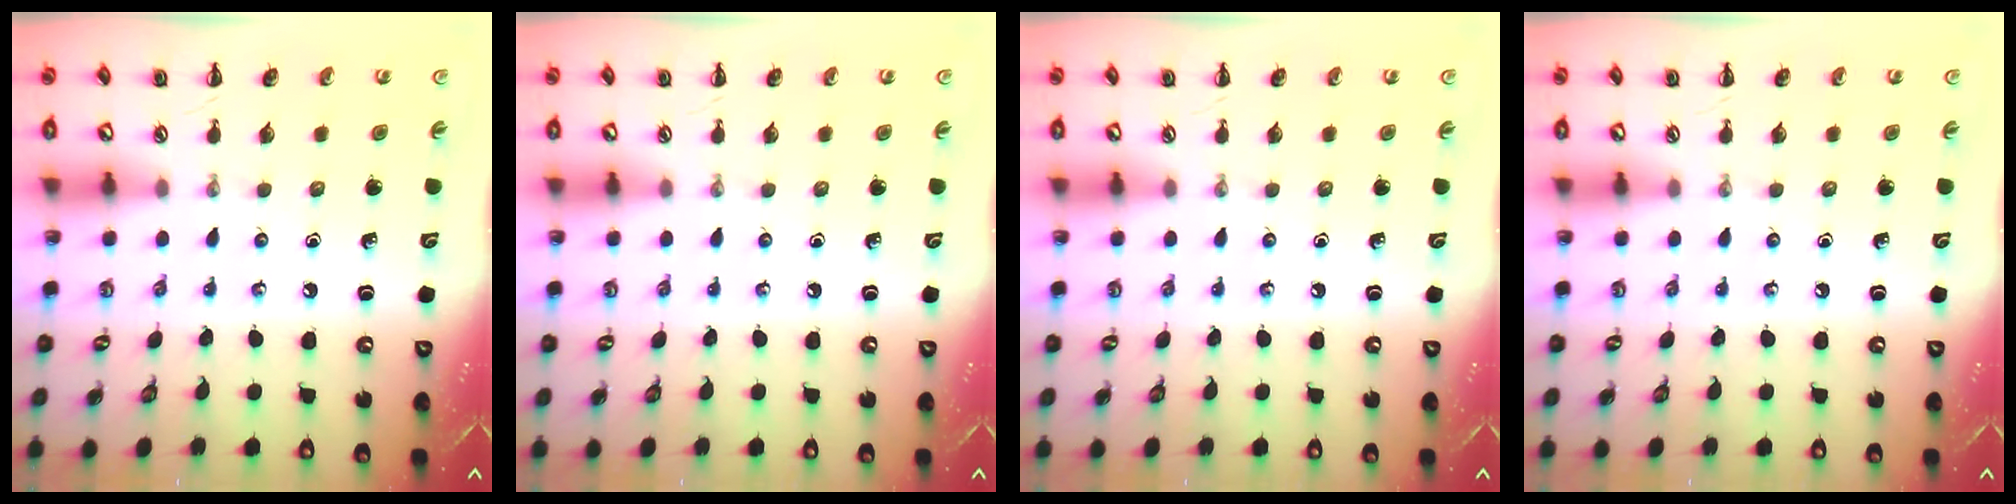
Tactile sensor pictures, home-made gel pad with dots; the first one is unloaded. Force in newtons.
{"total": 0.0}
{"total": 0.0}
{"total": 0.0}